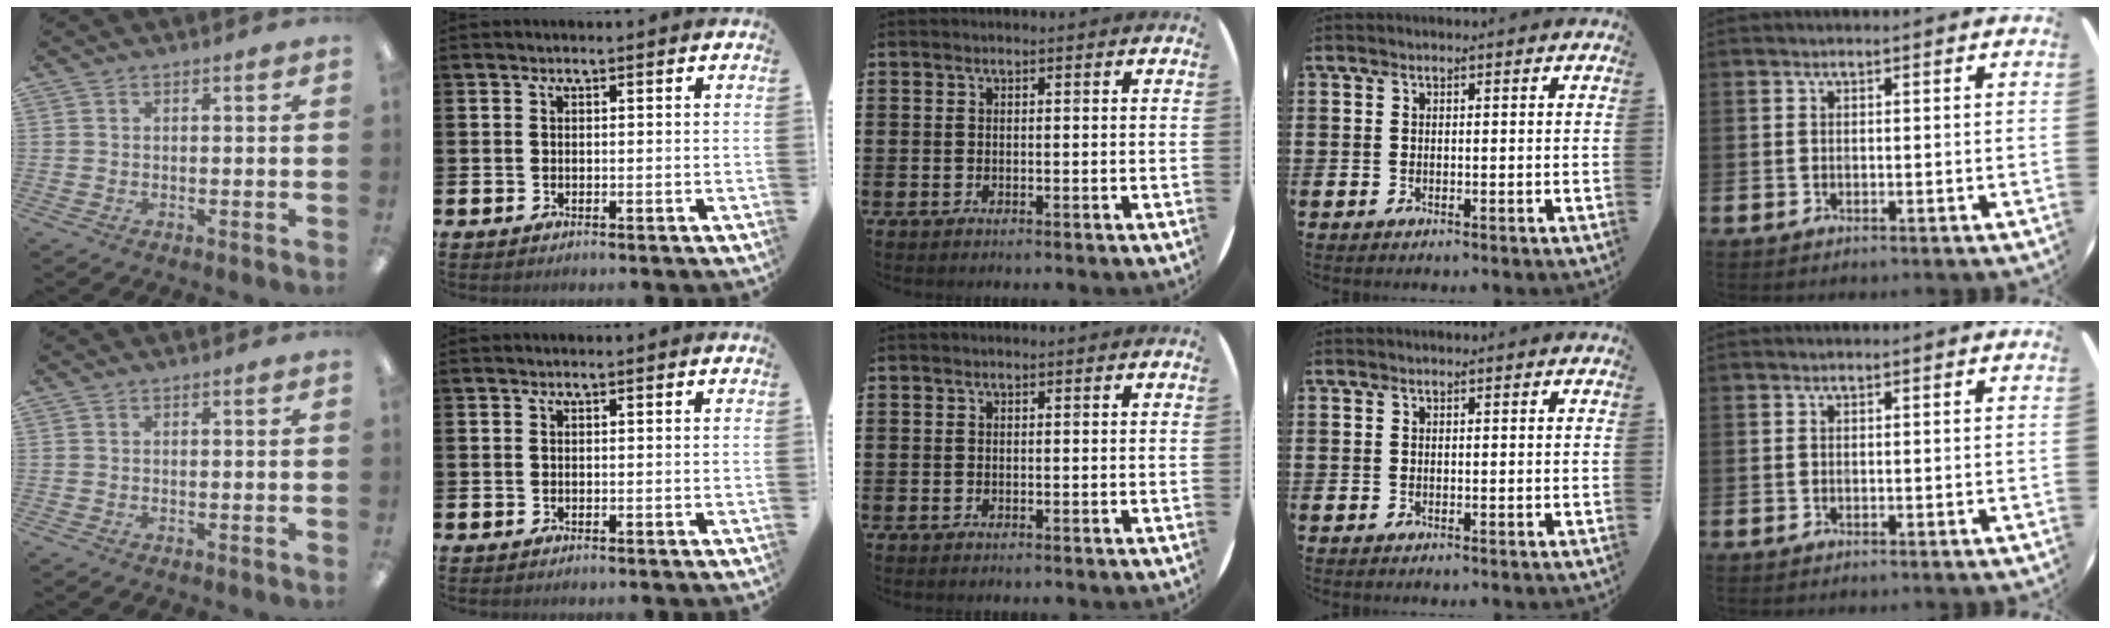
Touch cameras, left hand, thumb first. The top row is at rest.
{}